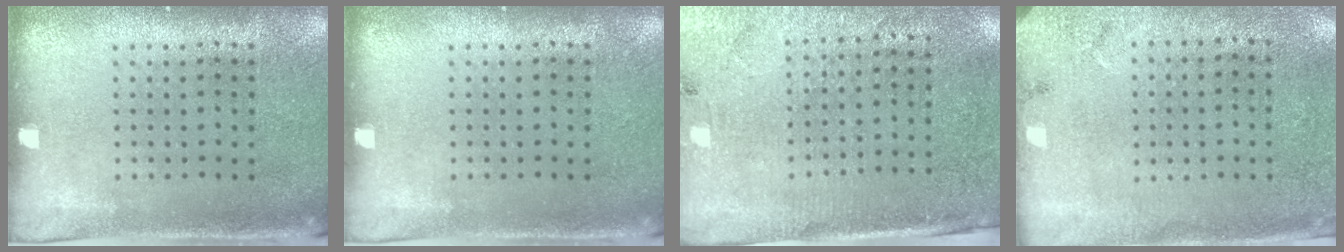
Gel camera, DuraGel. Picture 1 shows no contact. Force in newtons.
{"total": 0.0}
{"total": 2.7, "press": 2.5, "slide": 1.1}
{"total": 2.7, "press": 2.1, "slide": 1.7}